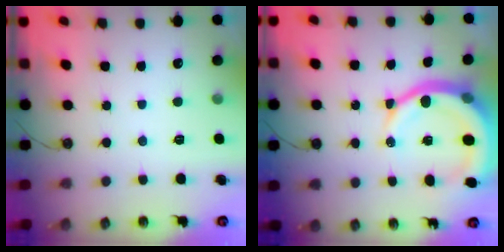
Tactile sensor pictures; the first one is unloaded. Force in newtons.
{"total": 13.4, "press": 13.3, "slide": 1.5}